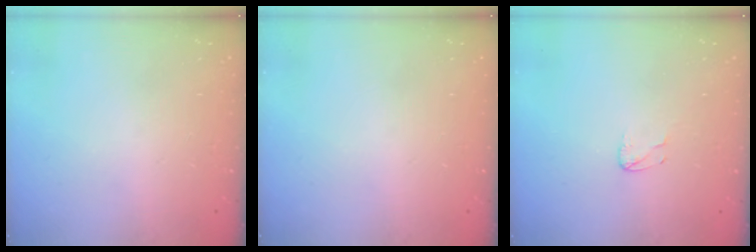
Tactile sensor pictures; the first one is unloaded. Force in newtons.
{"total": 0.0}
{"total": 3.3, "press": 3.3, "slide": 0.3}